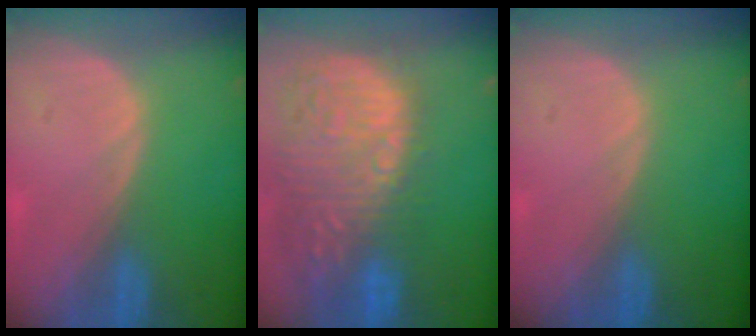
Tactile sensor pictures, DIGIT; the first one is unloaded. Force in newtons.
{"total": 15.5, "press": 12.7, "slide": 8.9}
{"total": 0.0}